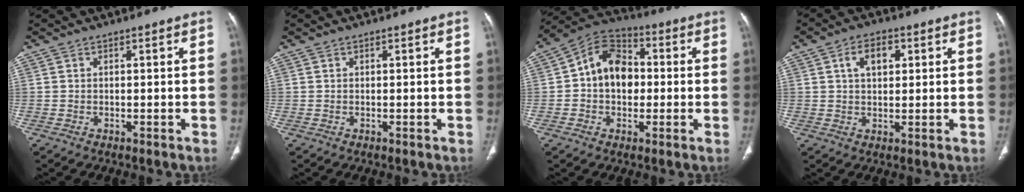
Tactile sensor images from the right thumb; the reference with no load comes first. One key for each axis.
{"total": 0.0}
{"total": 11.6, "fx": 0.3, "fy": 8.6, "fz": 7.8, "tx": -0.098, "ty": 0.028, "tz": -0.009}
{"total": 5.7, "fx": 1.8, "fy": 3.5, "fz": 4.1, "tx": -0.055, "ty": 0.003, "tz": 0.026}